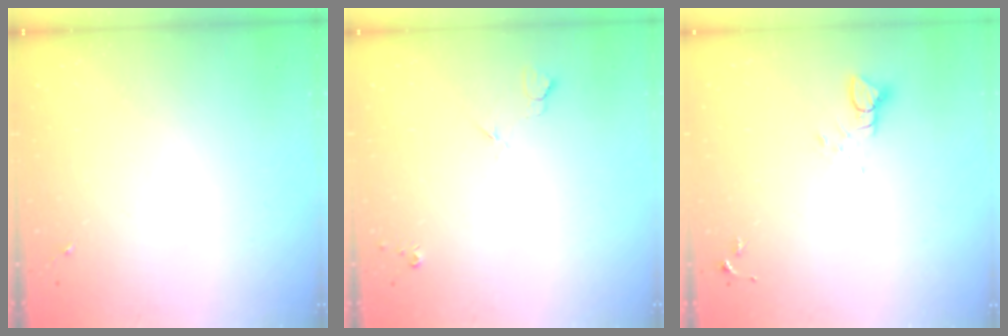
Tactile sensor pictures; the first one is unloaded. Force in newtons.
{"total": 3.6, "press": 3.5, "slide": 0.8}
{"total": 3.9, "press": 3.9, "slide": 0.2}